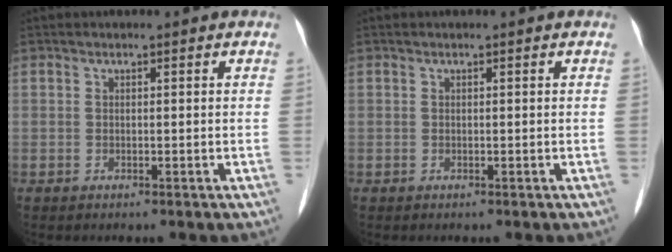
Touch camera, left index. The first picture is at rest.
{"total": 0.0}